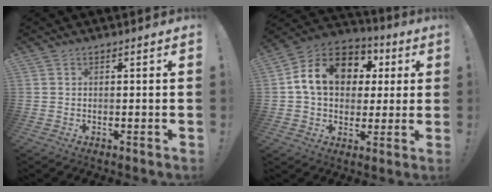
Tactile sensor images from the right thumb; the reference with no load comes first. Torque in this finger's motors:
{"motor_torque": [0.40, 0.47, 0.55, -0.28, 0.29]}